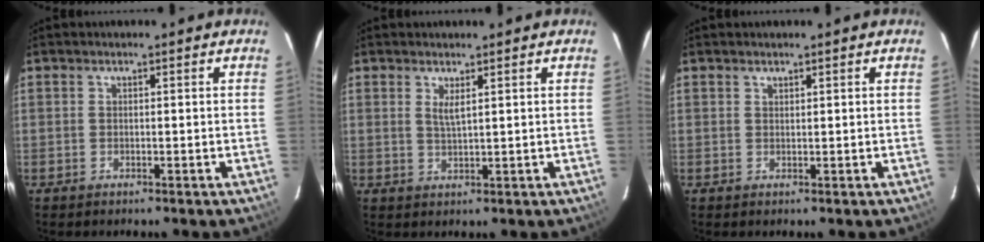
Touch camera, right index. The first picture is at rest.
{"total": 2.0, "force": [1.1, 0.1, 1.7], "torque": [-0.029, 0.000, 0.020]}
{"total": 0.6, "force": [0.5, 0.2, 0.0], "torque": [0.000, 0.001, 0.011]}